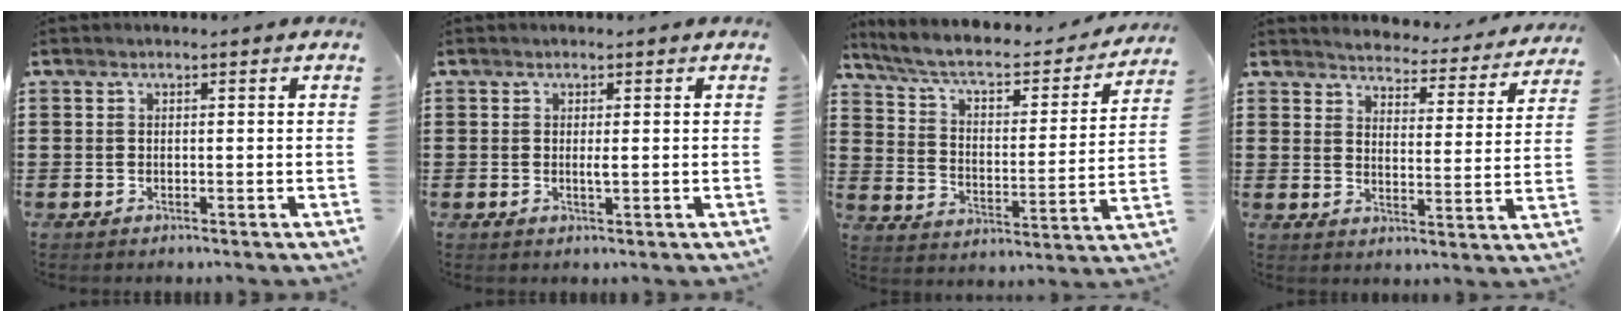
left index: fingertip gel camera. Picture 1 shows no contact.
{"total": 1.2, "force": [0.1, 0.1, 1.2], "torque": [-0.024, -0.003, 0.002]}
{"total": 6.2, "force": [5.1, 1.4, 3.2], "torque": [-0.084, -0.035, 0.082]}
{"total": 3.6, "force": [3.6, -0.2, 0.0], "torque": [-0.024, -0.035, 0.057]}